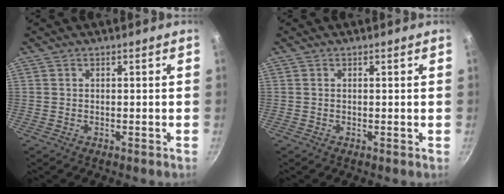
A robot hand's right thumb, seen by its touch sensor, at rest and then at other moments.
{"total": 0.0}